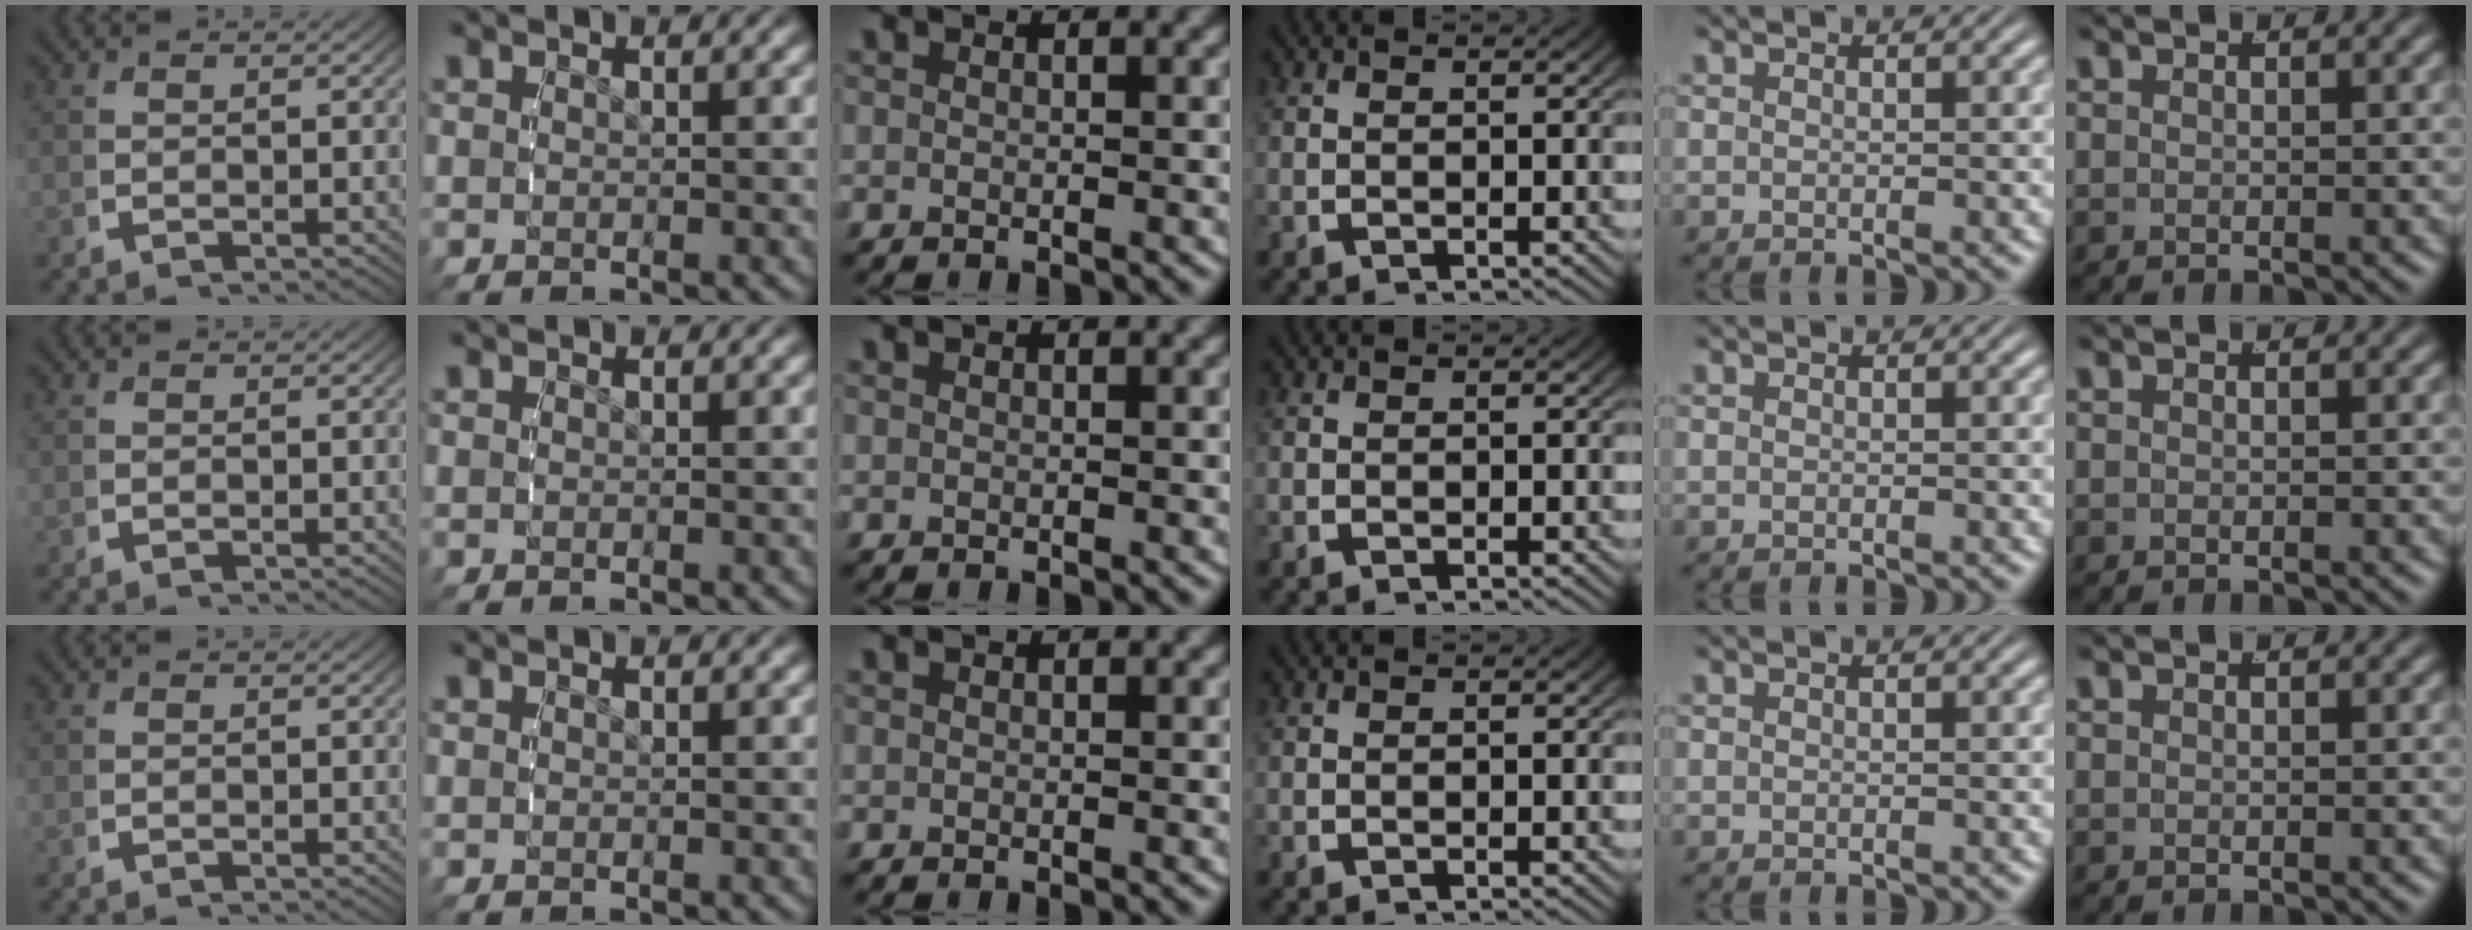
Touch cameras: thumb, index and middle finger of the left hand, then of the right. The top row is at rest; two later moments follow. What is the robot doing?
{"motion": "reach", "object": "pencil case"}